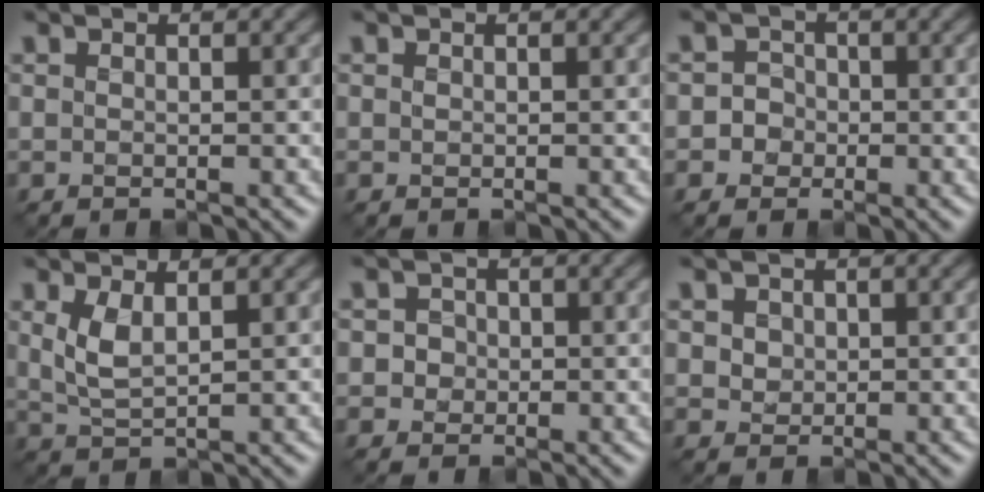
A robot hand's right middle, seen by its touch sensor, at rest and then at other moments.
{"total": 0.0}
{"total": 2.4, "force": [-0.5, 2.3, 0.6], "torque": [0.014, 0.007, -0.020]}
{"total": 2.5, "force": [0.6, 1.1, 2.2], "torque": [-0.053, -0.004, 0.017]}
{"total": 2.2, "force": [0.3, 2.0, 0.9], "torque": [-0.012, 0.005, 0.005]}
{"total": 2.5, "force": [0.9, 2.0, 1.2], "torque": [-0.044, 0.003, 0.025]}